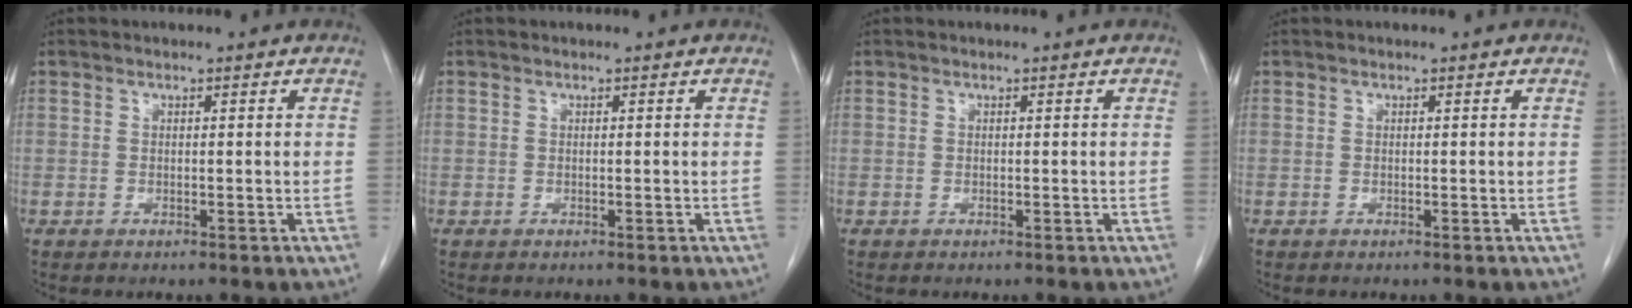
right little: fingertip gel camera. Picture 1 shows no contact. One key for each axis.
{"total": 0.0}
{"total": 0.0}
{"total": 0.0}